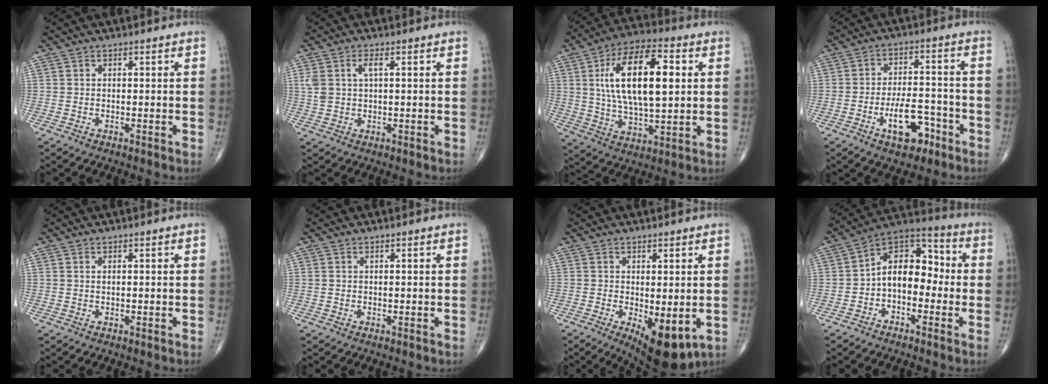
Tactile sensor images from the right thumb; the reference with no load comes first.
{"total": 4.2, "force": [1.3, 1.9, 3.6], "torque": [-0.086, 0.010, 0.028]}
{"total": 19.5, "force": [3.9, 8.6, 17.1], "torque": [-0.285, 0.001, 0.066]}
{"total": 9.4, "force": [-4.6, 4.6, 6.8], "torque": [-0.097, 0.033, -0.069]}
{"total": 0.0}
{"total": 0.0}
{"total": 9.1, "force": [-2.2, 3.7, 8.0], "torque": [-0.107, -0.019, -0.018]}
{"total": 11.7, "force": [-1.6, 7.7, 8.7], "torque": [-0.100, 0.046, -0.045]}